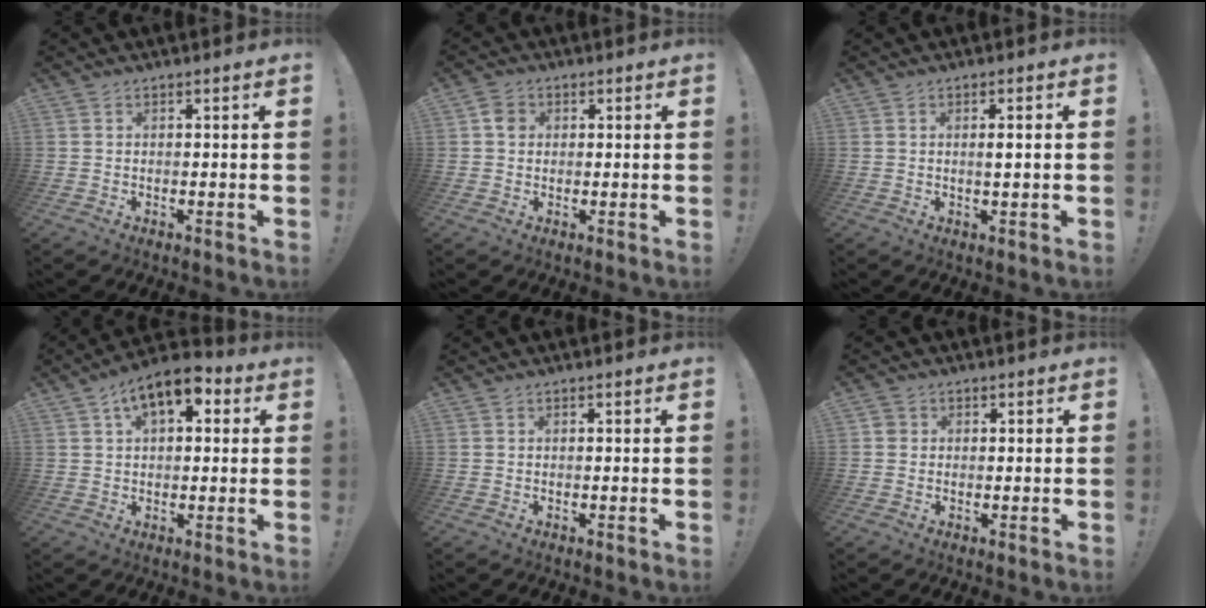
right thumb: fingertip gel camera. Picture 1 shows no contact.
{"total": 3.5, "force": [0.5, 3.0, 1.7], "torque": [-0.015, 0.002, 0.007]}
{"total": 2.1, "force": [0.2, 0.0, 2.1], "torque": [-0.039, 0.000, -0.001]}
{"total": 9.4, "force": [4.1, 4.7, 7.1], "torque": [-0.113, -0.006, 0.073]}
{"total": 0.0}
{"total": 1.7, "force": [0.3, 1.6, 0.4], "torque": [-0.007, 0.006, 0.005]}